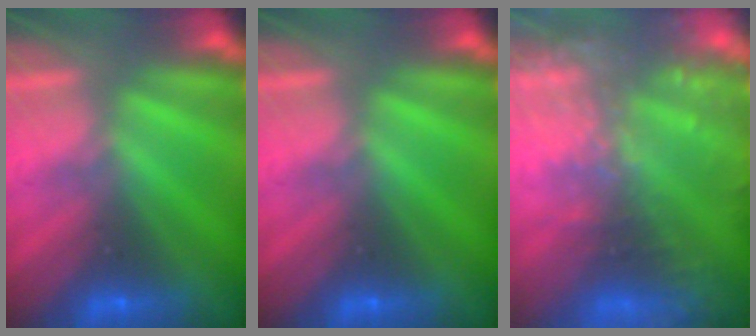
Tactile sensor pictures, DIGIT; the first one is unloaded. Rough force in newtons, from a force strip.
{"total": 0.0}
{"total": 5.7}